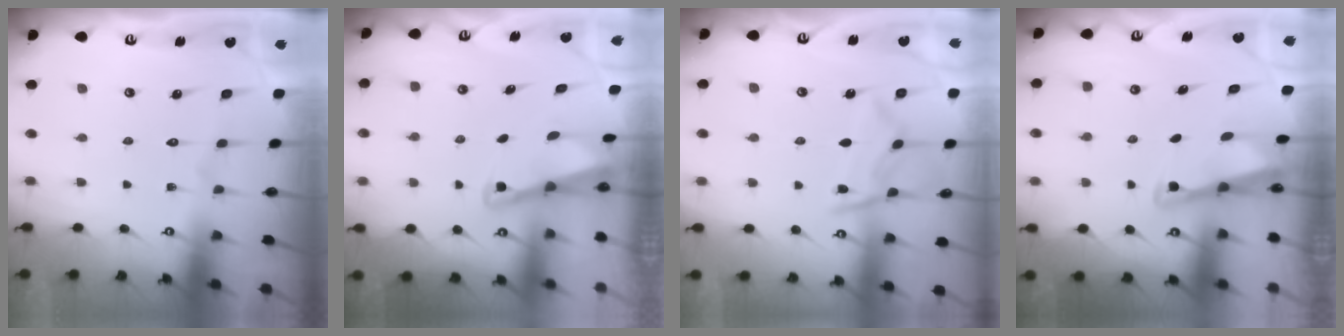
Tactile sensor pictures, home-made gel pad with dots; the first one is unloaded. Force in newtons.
{"total": 2.2, "press": 2.1, "slide": 0.3}
{"total": 9.8, "press": 9.7, "slide": 0.9}
{"total": 2.5, "press": 2.5, "slide": 0.0}